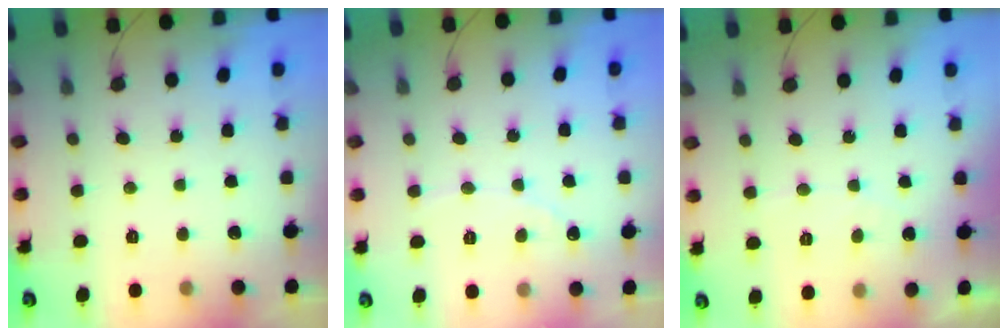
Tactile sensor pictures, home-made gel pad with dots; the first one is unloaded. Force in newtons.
{"total": 2.1, "press": 2.1, "slide": 0.1}
{"total": 3.9, "press": 3.9, "slide": 0.2}